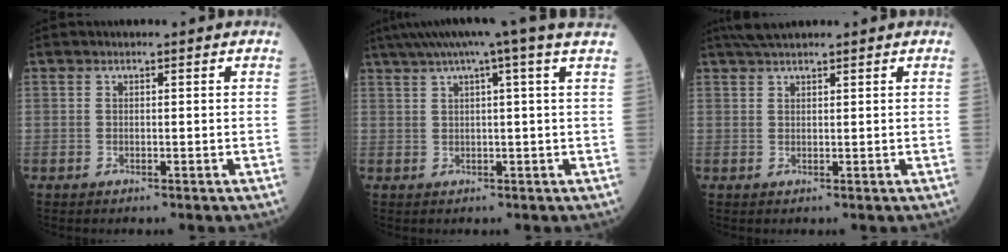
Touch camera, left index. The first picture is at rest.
{"total": 9.9, "force": [7.0, -1.7, 6.8], "torque": [-0.109, 0.034, 0.088]}
{"total": 3.7, "force": [3.3, 0.6, 1.6], "torque": [-0.031, 0.027, 0.063]}